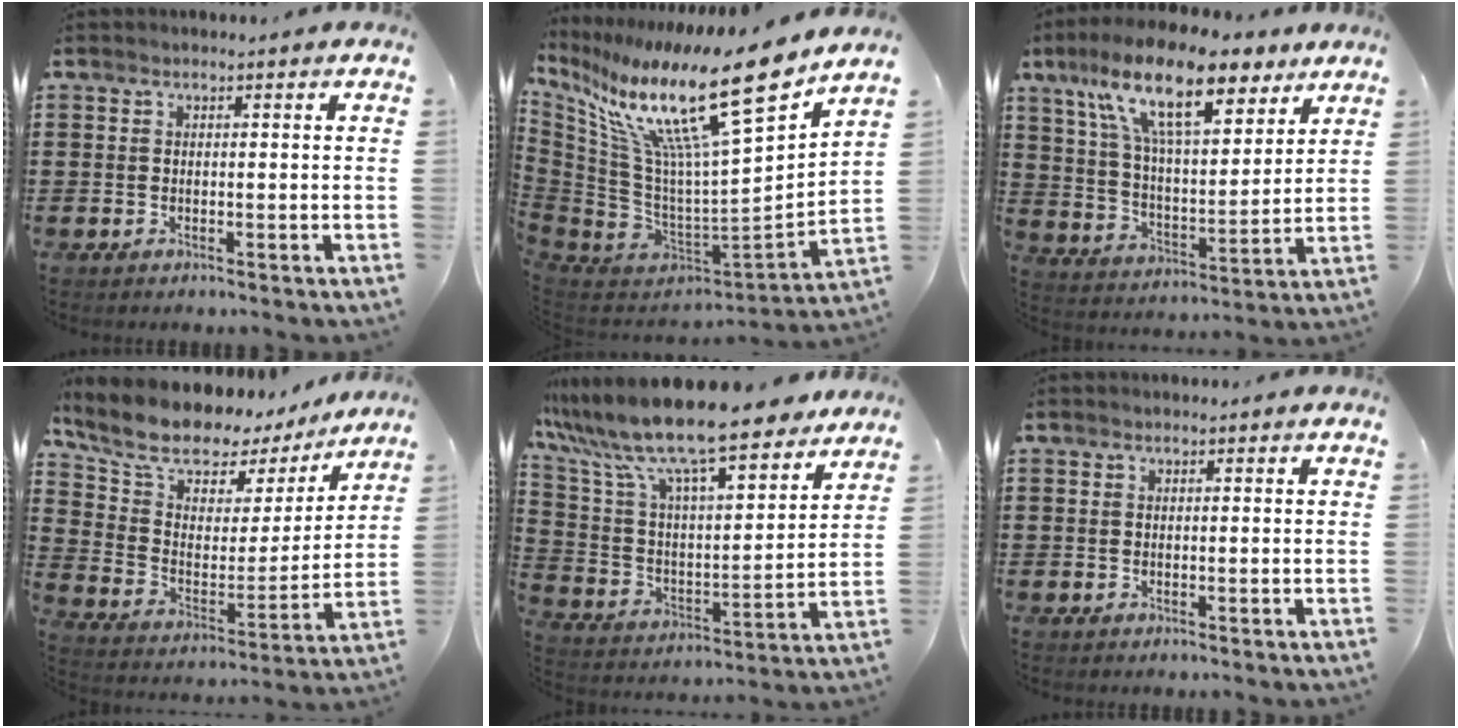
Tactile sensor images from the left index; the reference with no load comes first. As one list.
[{"total": 19.8, "force": [13.1, 3.0, 14.5], "torque": [-0.294, -0.092, 0.205]}, {"total": 16.8, "force": [10.7, 5.6, 11.7], "torque": [-0.236, -0.022, 0.185]}, {"total": 10.1, "force": [8.6, 4.0, 3.4], "torque": [-0.106, -0.054, 0.150]}, {"total": 12.4, "force": [10.7, 0.8, 6.3], "torque": [-0.165, -0.071, 0.184]}, {"total": 0.0}]